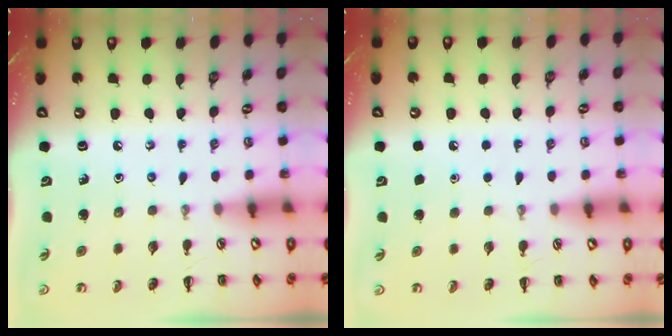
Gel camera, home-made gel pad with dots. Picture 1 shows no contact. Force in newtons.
{"total": 1.8, "press": 1.8, "slide": 0.1}